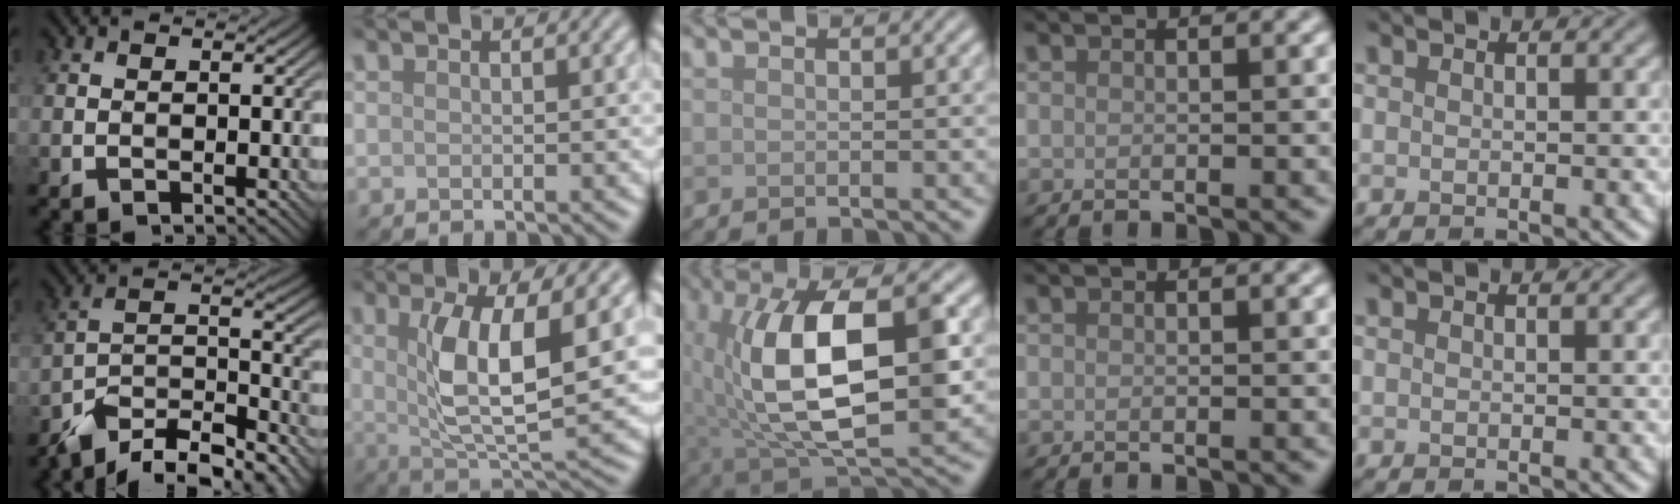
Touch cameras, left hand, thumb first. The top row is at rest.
{"thumb": {"total": 11.1, "force": [-8.9, 3.7, 5.5], "torque": [-0.095, -0.001, -0.161]}, "index": {"total": 8.0, "force": [1.5, 2.1, 7.6], "torque": [-0.139, -0.016, 0.032]}, "middle": {"total": 12.9, "force": [1.0, 6.1, 11.4], "torque": [-0.193, -0.002, 0.023]}}